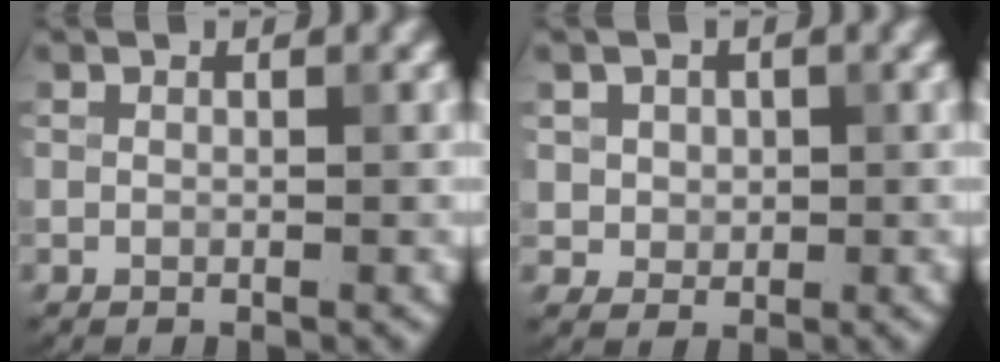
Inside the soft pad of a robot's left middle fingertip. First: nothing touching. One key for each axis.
{"total": 2.5, "fx": 0.8, "fy": 2.1, "fz": 1.0, "tx": -0.022, "ty": 0.002, "tz": 0.023}